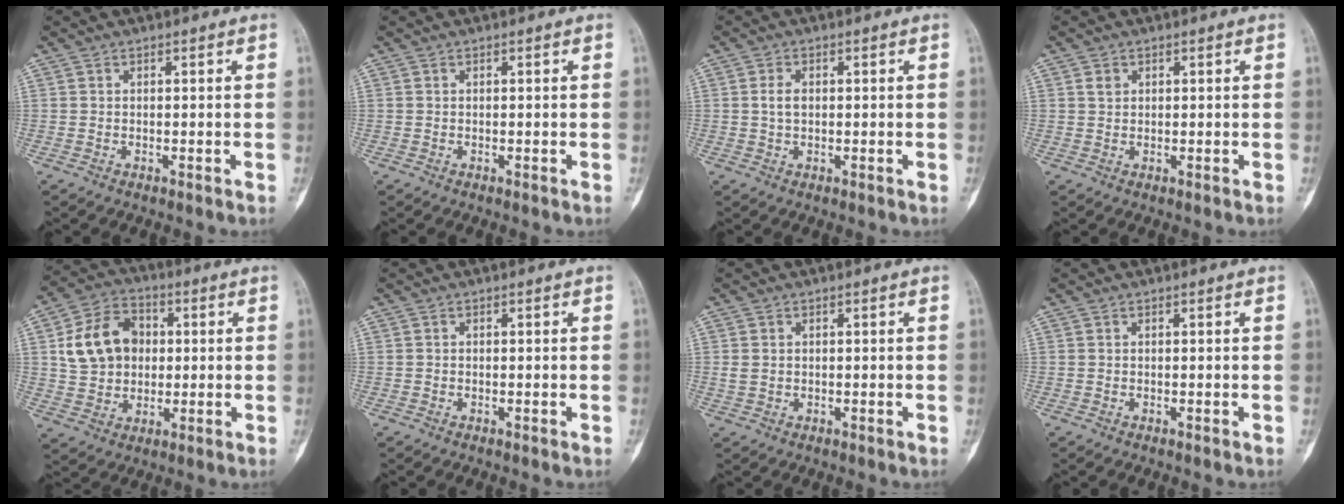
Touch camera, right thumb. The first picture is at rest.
{"total": 0.0}
{"total": 2.4, "force": [0.2, 1.5, 1.8], "torque": [-0.034, 0.004, 0.003]}
{"total": 1.4, "force": [0.6, 1.1, 0.6], "torque": [-0.005, -0.001, 0.012]}
{"total": 13.0, "force": [1.9, 10.3, 7.7], "torque": [-0.113, 0.013, 0.034]}
{"total": 0.0}
{"total": 1.8, "force": [0.2, 1.5, 1.1], "torque": [-0.023, 0.004, 0.011]}
{"total": 0.0}